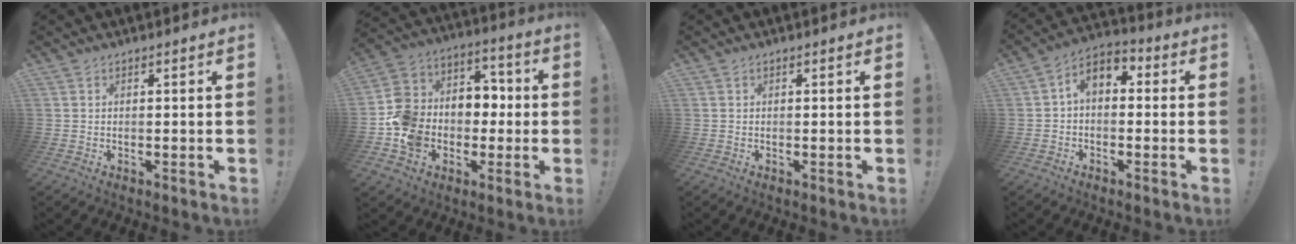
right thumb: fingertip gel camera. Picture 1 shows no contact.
{"total": 15.0, "force": [-4.8, 12.7, 6.3], "torque": [-0.107, 0.034, -0.078]}
{"total": 0.0}
{"total": 5.9, "force": [0.0, 3.9, 4.4], "torque": [-0.078, 0.011, 0.005]}